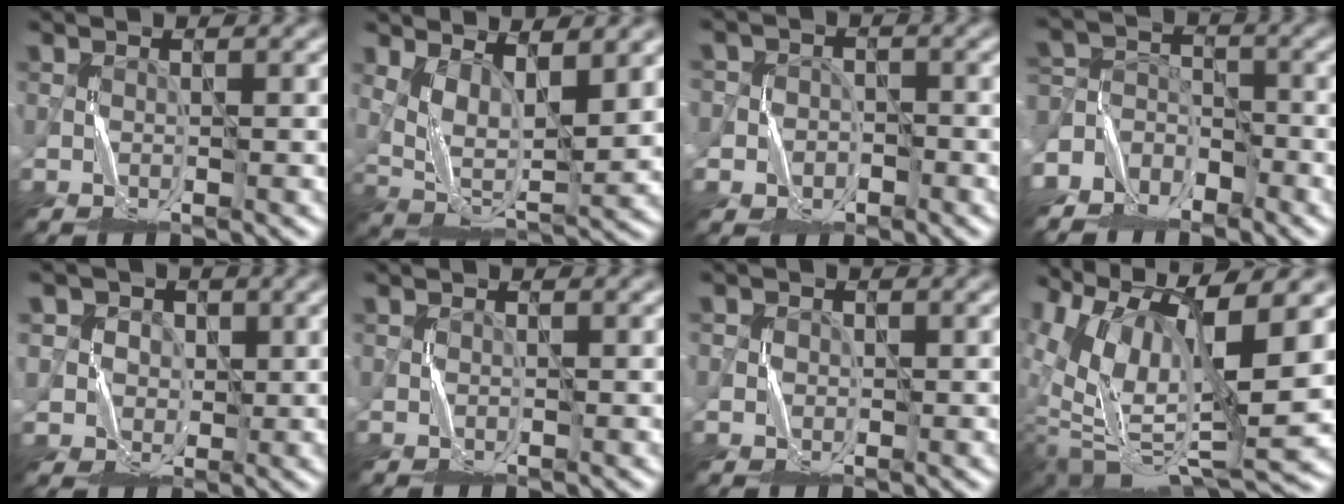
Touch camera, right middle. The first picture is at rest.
{"total": 6.2, "force": [2.6, 2.5, 5.1], "torque": [-0.104, -0.005, 0.057]}
{"total": 3.7, "force": [-1.1, 3.5, 0.1], "torque": [0.012, 0.019, -0.047]}
{"total": 5.0, "force": [-4.1, 2.8, 0.3], "torque": [0.015, 0.008, -0.082]}
{"total": 4.9, "force": [1.8, 4.4, 0.9], "torque": [-0.025, 0.009, 0.029]}
{"total": 0.0}
{"total": 1.3, "force": [0.1, 1.3, -0.1], "torque": [-0.002, 0.000, 0.001]}
{"total": 12.9, "force": [3.0, 4.7, 11.7], "torque": [-0.221, 0.003, 0.069]}